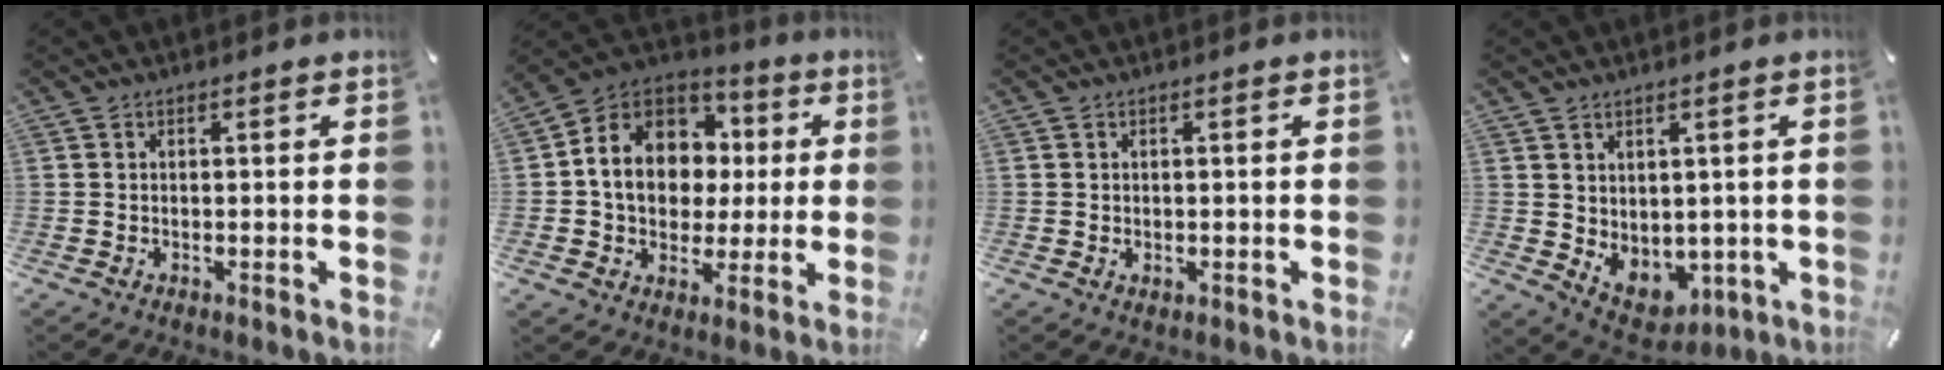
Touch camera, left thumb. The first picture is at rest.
{"total": 13.3, "force": [1.3, 11.4, 6.7], "torque": [-0.145, -0.002, 0.027]}
{"total": 0.8, "force": [0.1, 0.7, 0.3], "torque": [-0.007, 0.004, 0.001]}
{"total": 5.9, "force": [0.4, 5.3, 2.6], "torque": [-0.044, -0.021, 0.014]}